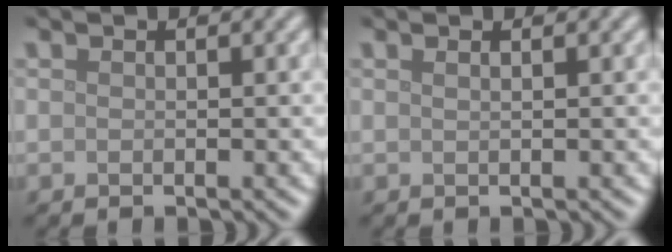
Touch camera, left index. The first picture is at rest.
{"total": 1.1, "force": [0.6, 0.5, 0.8], "torque": [-0.002, -0.003, -0.002]}